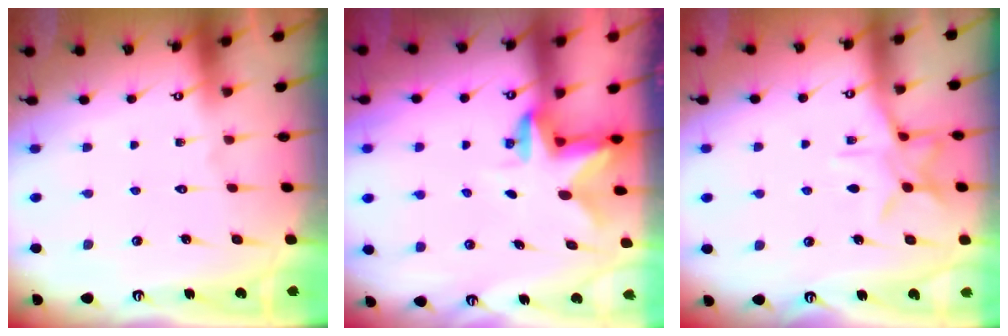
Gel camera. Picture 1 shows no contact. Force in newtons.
{"total": 2.4, "press": 2.4, "slide": 0.4}
{"total": 9.0, "press": 9.0, "slide": 0.6}